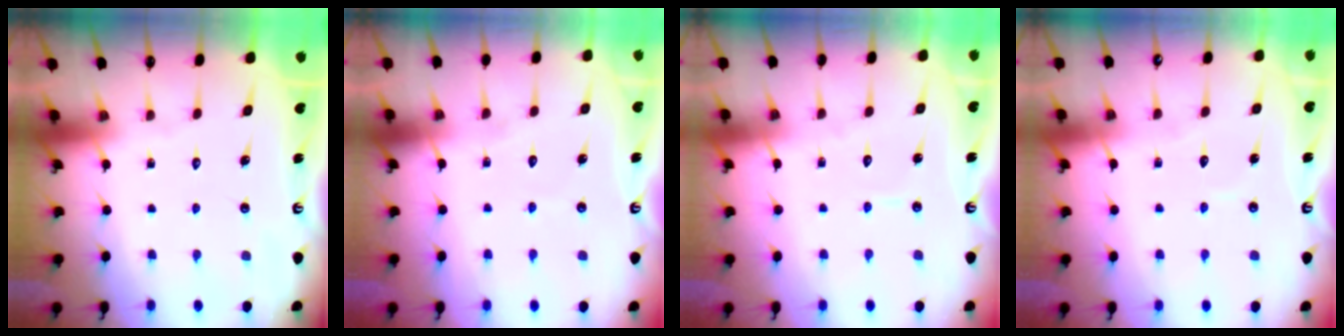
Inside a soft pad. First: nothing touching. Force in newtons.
{"total": 2.7, "press": 2.7, "slide": 0.3}
{"total": 3.4, "press": 3.4, "slide": 0.3}
{"total": 5.1, "press": 5.0, "slide": 0.5}